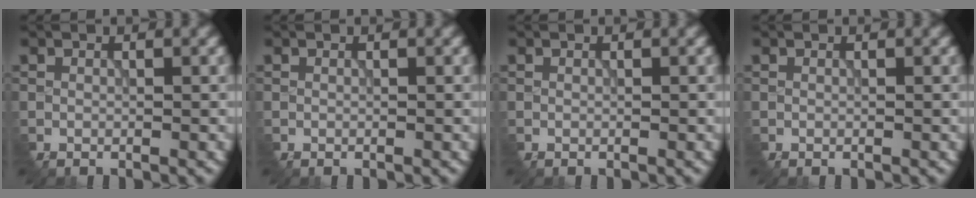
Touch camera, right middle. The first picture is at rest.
{"total": 0.0}
{"total": 0.0}
{"total": 0.0}